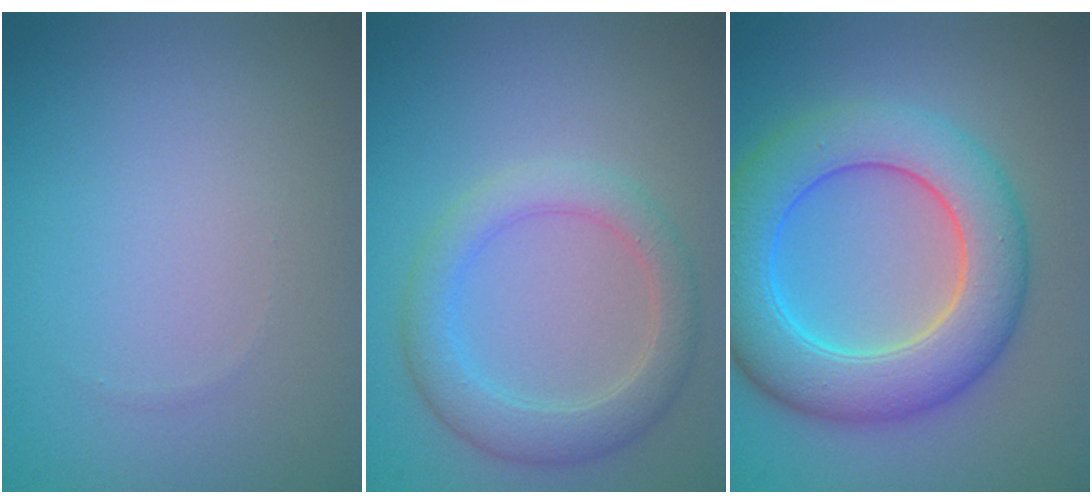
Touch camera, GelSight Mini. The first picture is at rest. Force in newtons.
{"total": 3.7, "press": 3.7, "slide": 0.1}
{"total": 8.6, "press": 8.6, "slide": 0.3}